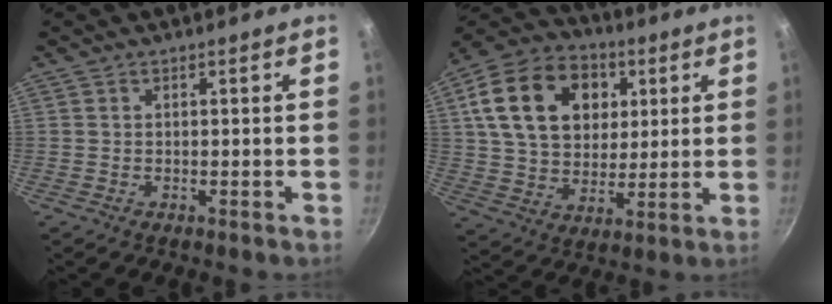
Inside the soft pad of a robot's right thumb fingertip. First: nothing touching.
{"total": 21.4, "force": [6.0, 15.7, 13.3], "torque": [-0.208, 0.006, 0.098]}